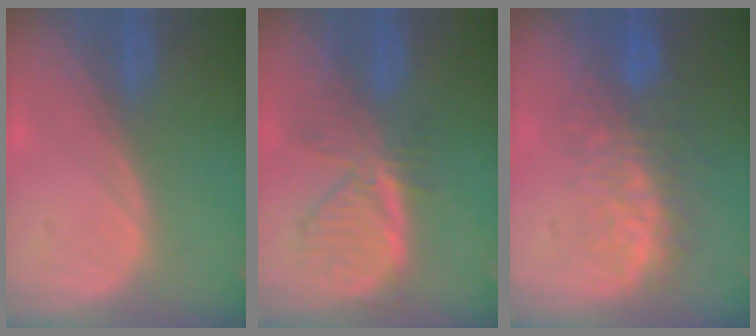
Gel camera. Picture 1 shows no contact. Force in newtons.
{"total": 7.9, "press": 6.9, "slide": 4.0}
{"total": 9.5, "press": 8.2, "slide": 4.8}